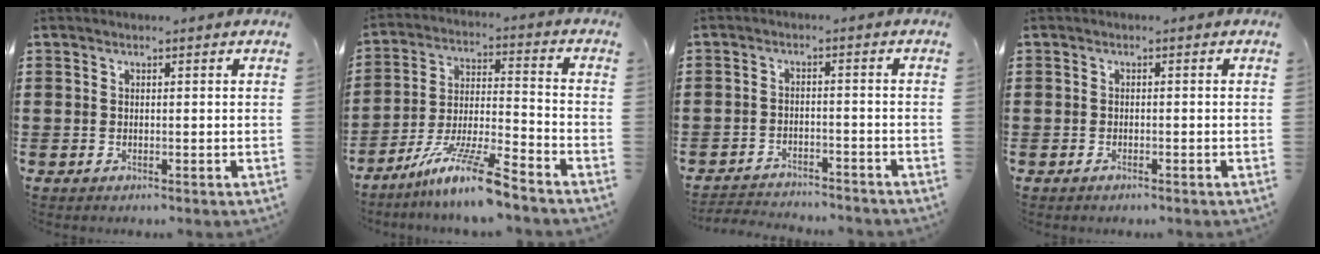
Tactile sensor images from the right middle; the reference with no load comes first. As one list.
[{"total": 10.6, "force": [-8.4, 0.5, 6.5], "torque": [-0.125, 0.004, -0.162]}, {"total": 3.1, "force": [-3.1, 0.3, 0.1], "torque": [-0.007, 0.001, -0.067]}, {"total": 0.5, "force": [-0.5, 0.1, 0.2], "torque": [-0.005, -0.003, -0.009]}]